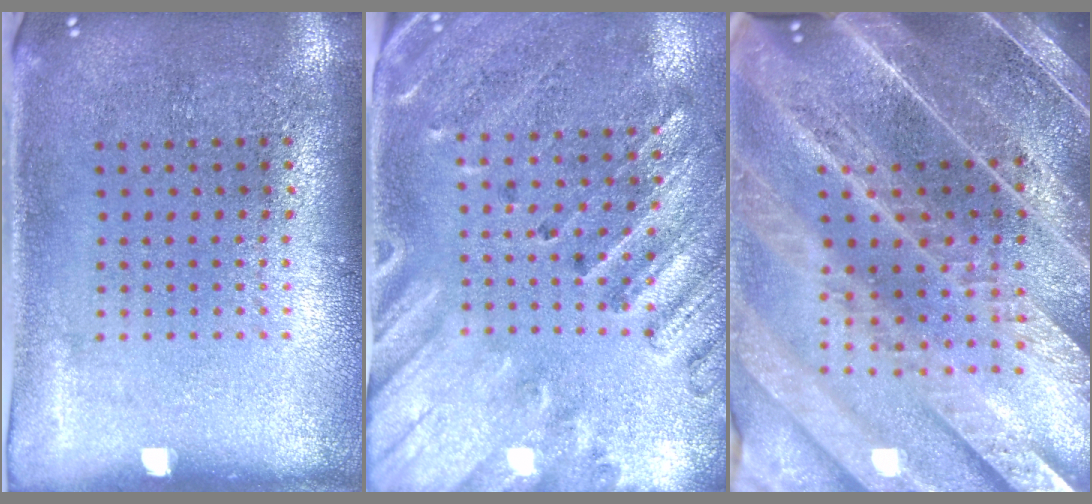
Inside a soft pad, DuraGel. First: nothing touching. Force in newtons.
{"total": 2.4, "press": 2.1, "slide": 1.3}
{"total": 5.1, "press": 4.4, "slide": 2.5}